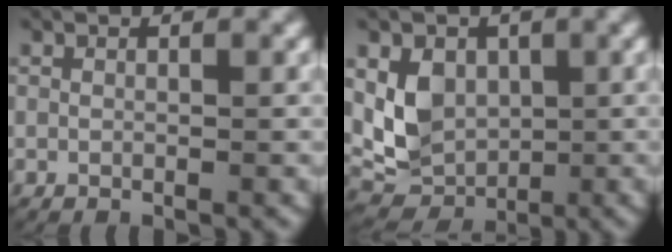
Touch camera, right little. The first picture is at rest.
{"total": 5.4, "force": [0.2, 4.4, 3.1], "torque": [-0.071, -0.021, 0.011]}